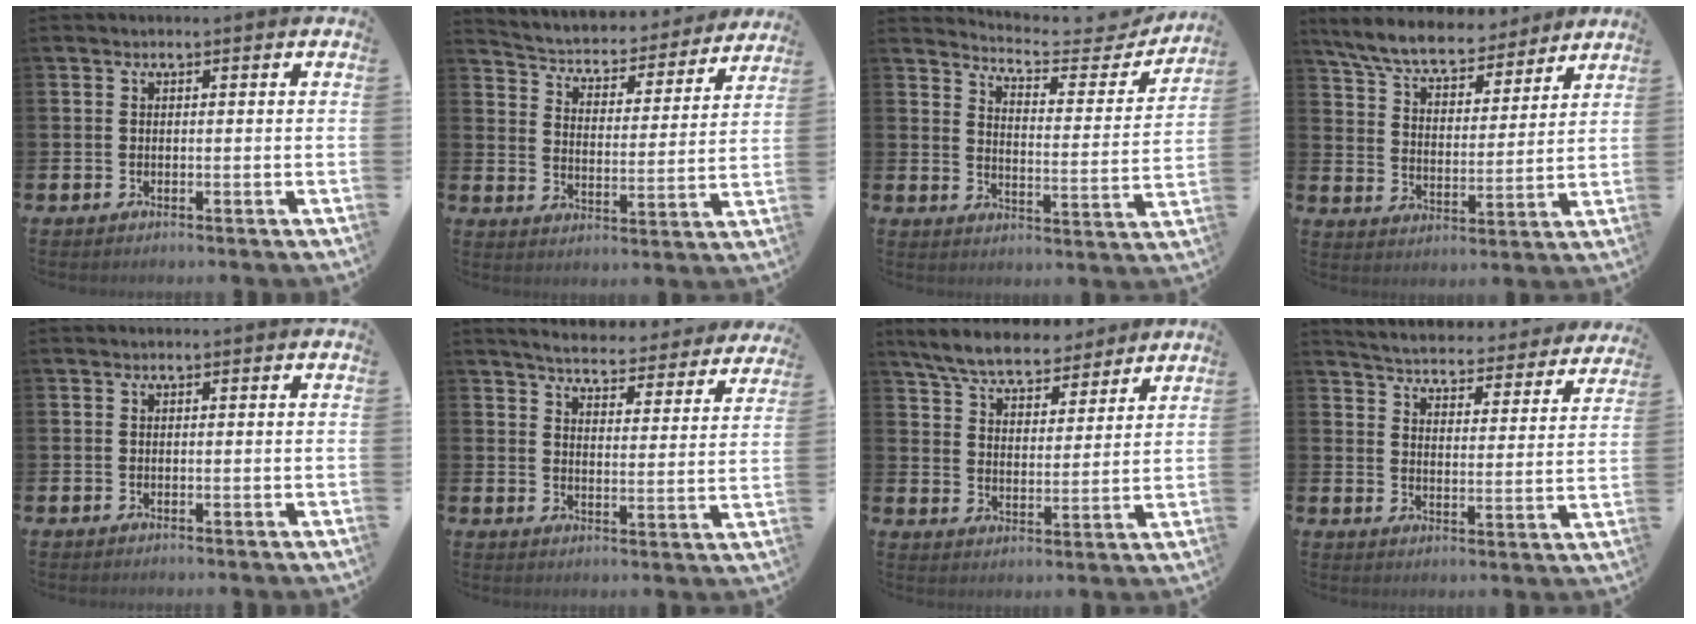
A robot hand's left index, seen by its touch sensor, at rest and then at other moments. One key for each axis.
{"total": 4.3, "fx": 4.0, "fy": 1.2, "fz": 0.8, "tx": -0.041, "ty": -0.036, "tz": 0.060}
{"total": 5.6, "fx": 5.4, "fy": 1.0, "fz": 1.2, "tx": -0.041, "ty": -0.047, "tz": 0.087}
{"total": 7.9, "fx": 7.4, "fy": 1.6, "fz": 2.4, "tx": -0.081, "ty": -0.043, "tz": 0.131}
{"total": 0.0}
{"total": 5.1, "fx": 5.0, "fy": 0.4, "fz": 1.0, "tx": -0.033, "ty": -0.039, "tz": 0.082}
{"total": 6.9, "fx": 6.5, "fy": 1.6, "fz": 1.8, "tx": -0.064, "ty": -0.029, "tz": 0.117}
{"total": 4.9, "fx": 4.8, "fy": 0.4, "fz": 0.7, "tx": -0.036, "ty": -0.042, "tz": 0.080}